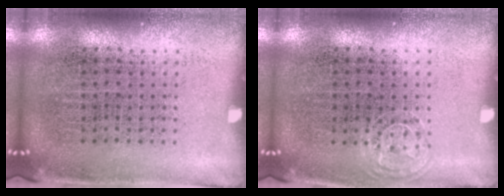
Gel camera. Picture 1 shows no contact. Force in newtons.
{"total": 0.6, "press": 0.6, "slide": 0.3}